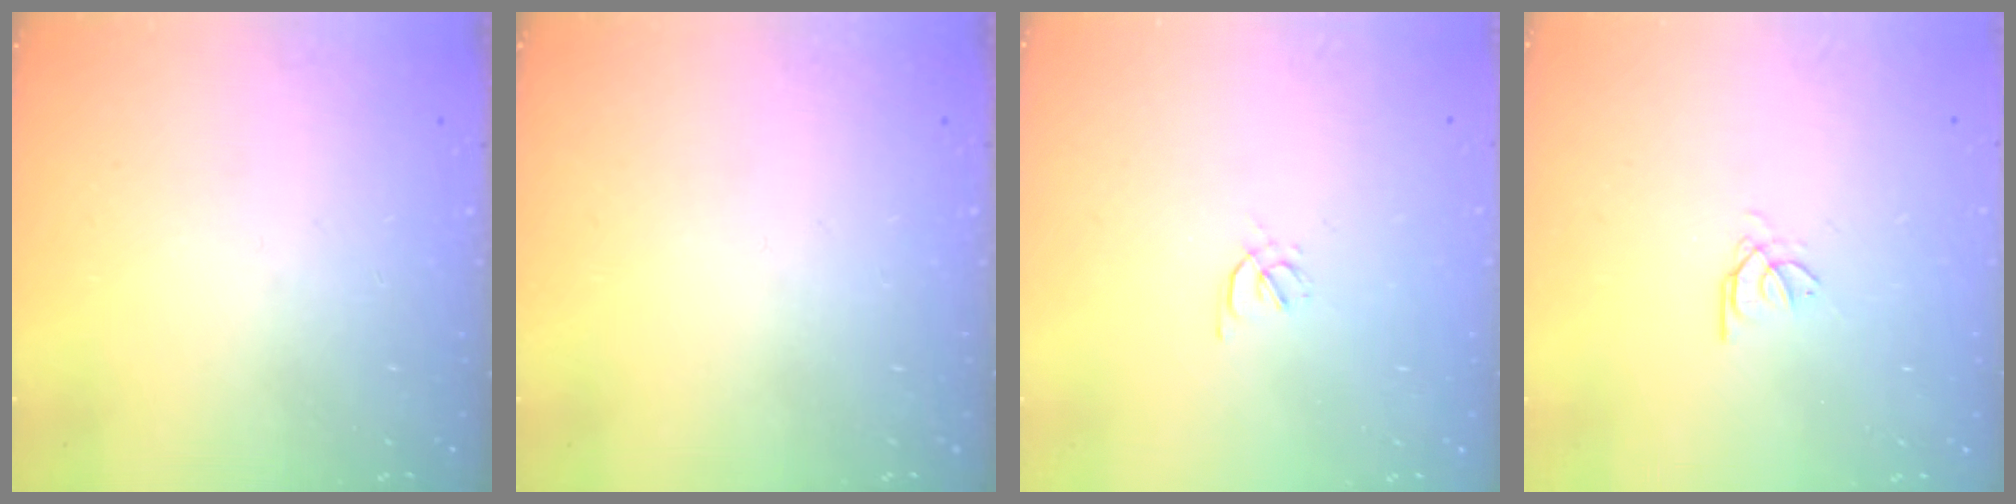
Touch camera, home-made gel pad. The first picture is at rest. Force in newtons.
{"total": 0.0}
{"total": 1.7, "press": 1.6, "slide": 0.5}
{"total": 0.7, "press": 0.6, "slide": 0.4}